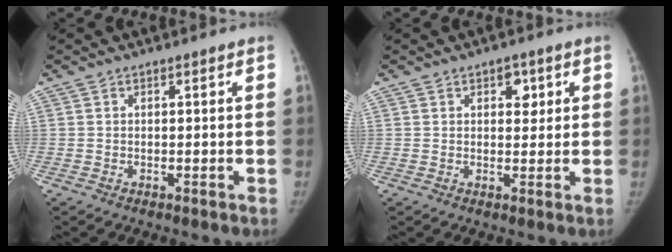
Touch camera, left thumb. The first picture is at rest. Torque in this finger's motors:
{"motor_torque": [0.56, 0.07, 0.36, -0.53, 0.06]}